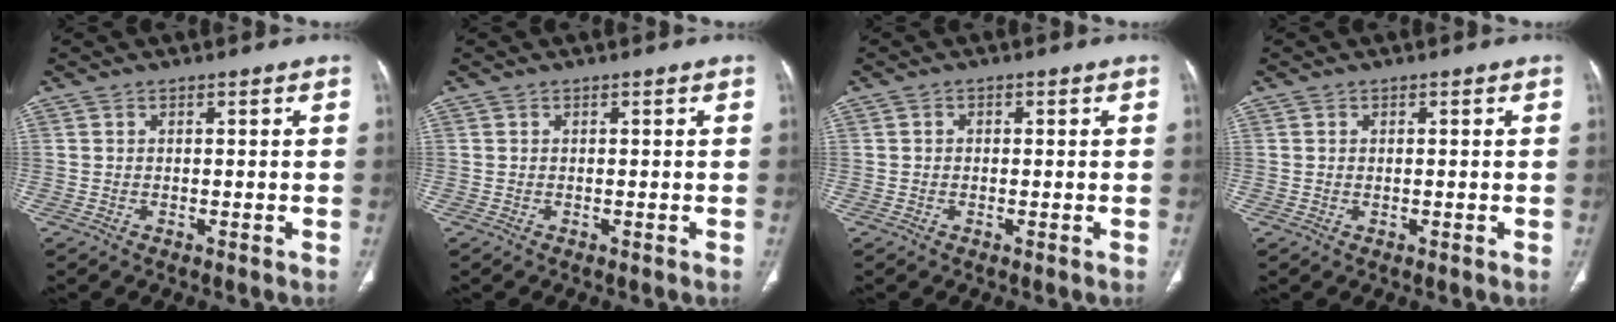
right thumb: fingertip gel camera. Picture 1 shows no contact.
{"total": 0.0}
{"total": 0.6, "force": [0.0, 0.5, 0.3], "torque": [0.001, 0.003, -0.004]}
{"total": 0.0}